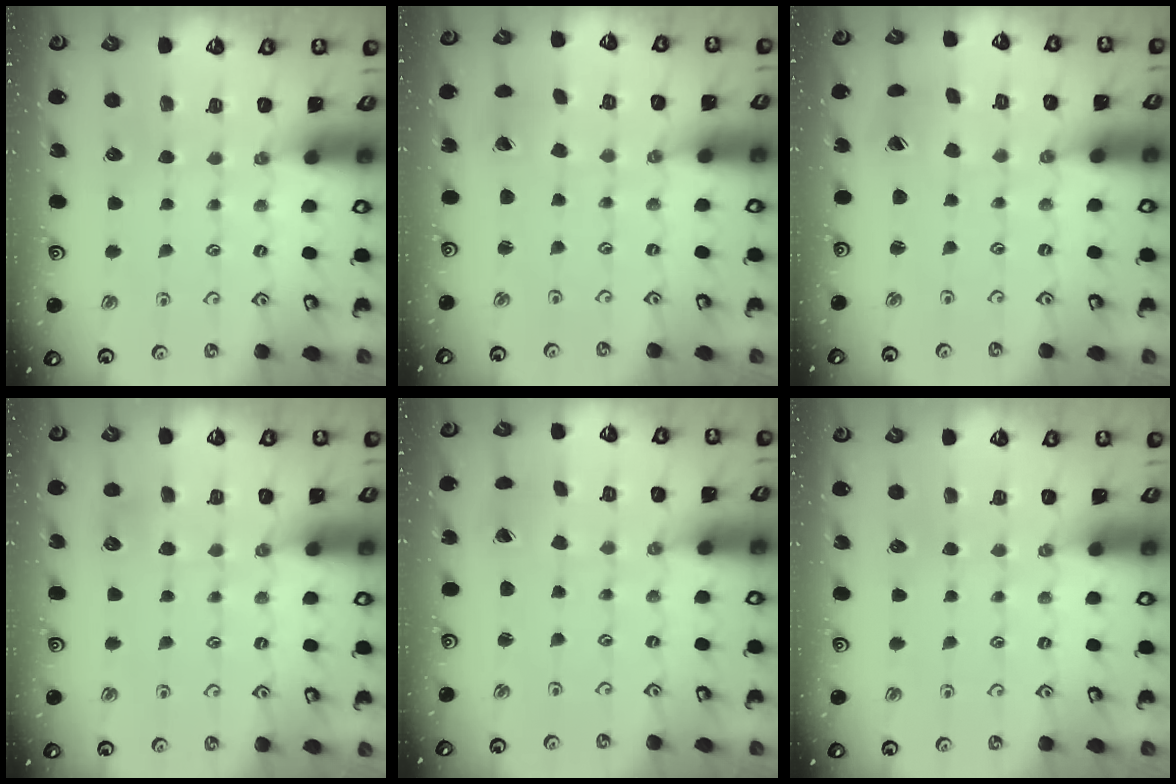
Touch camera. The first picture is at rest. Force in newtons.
{"total": 0.9, "press": 0.9, "slide": 0.0}
{"total": 2.5, "press": 2.4, "slide": 0.4}
{"total": 4.5, "press": 4.4, "slide": 0.7}
{"total": 1.1, "press": 1.1, "slide": 0.0}
{"total": 0.0}